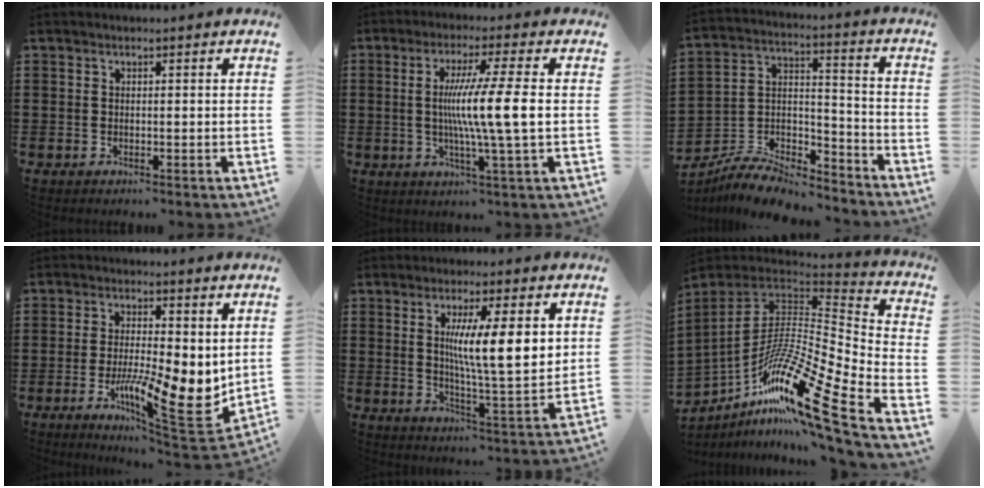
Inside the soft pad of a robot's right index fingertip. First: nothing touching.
{"total": 10.0, "force": [0.1, -0.4, 10.0], "torque": [-0.179, -0.007, -0.004]}
{"total": 8.1, "force": [-7.7, 1.7, 2.0], "torque": [-0.036, 0.015, -0.151]}
{"total": 11.0, "force": [-2.5, 3.8, 10.0], "torque": [-0.137, -0.014, -0.038]}
{"total": 9.9, "force": [2.9, 1.5, 9.3], "torque": [-0.167, -0.009, 0.043]}
{"total": 18.3, "force": [-10.8, 3.1, 14.5], "torque": [-0.302, 0.001, -0.208]}